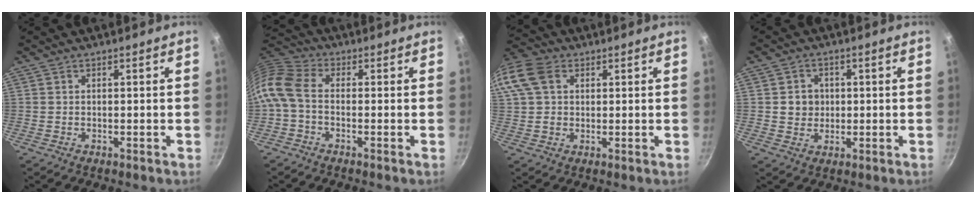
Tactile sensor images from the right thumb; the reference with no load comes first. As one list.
[{"total": 8.8, "force": [-1.6, 5.6, 6.6], "torque": [-0.146, 0.032, -0.054]}, {"total": 14.3, "force": [4.4, 10.9, 8.2], "torque": [-0.187, 0.027, 0.071]}, {"total": 4.4, "force": [0.4, 4.1, 1.7], "torque": [-0.004, 0.003, 0.006]}]